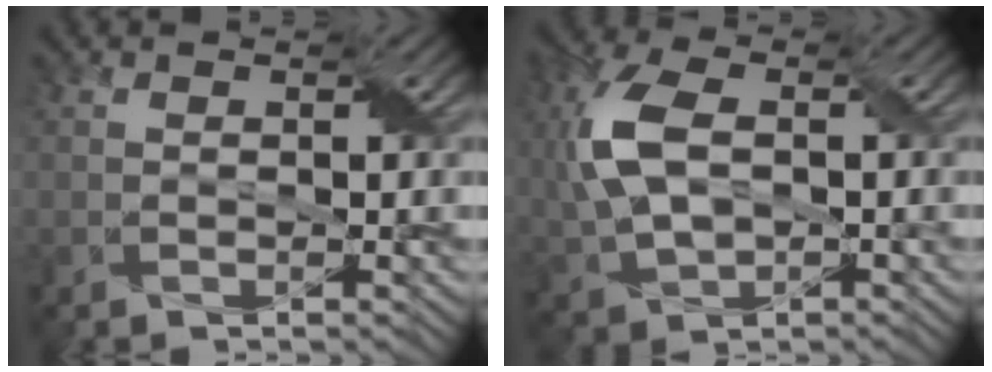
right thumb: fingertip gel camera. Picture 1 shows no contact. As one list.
[{"total": 9.3, "force": [0.9, 5.5, 7.5], "torque": [-0.204, 0.010, 0.016]}]